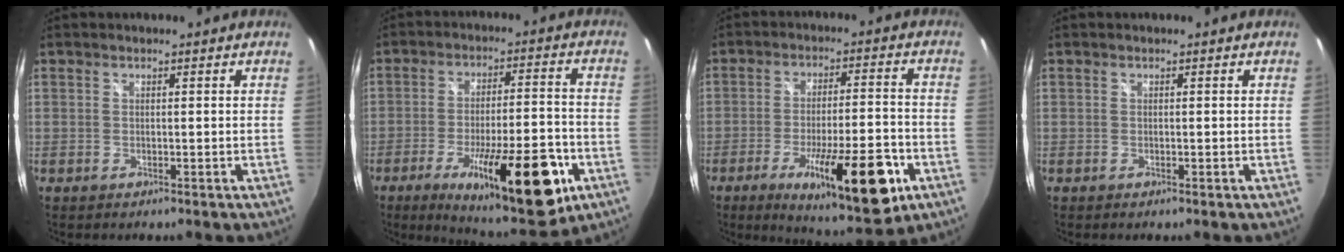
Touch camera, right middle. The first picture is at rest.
{"total": 20.9, "force": [-9.9, 6.1, 17.3], "torque": [-0.270, -0.028, -0.134]}
{"total": 18.3, "force": [-8.7, 4.4, 15.4], "torque": [-0.246, -0.028, -0.122]}
{"total": 0.0}